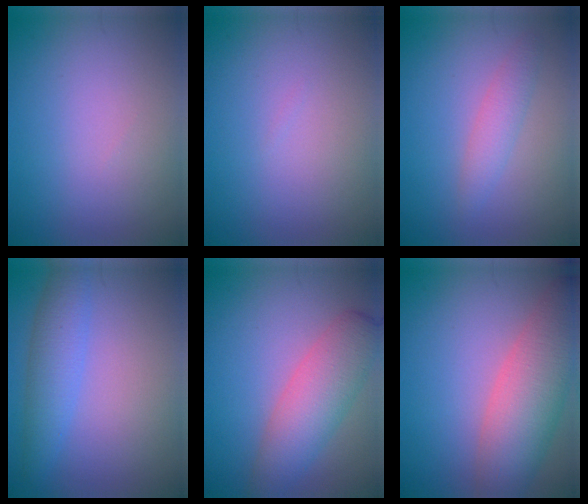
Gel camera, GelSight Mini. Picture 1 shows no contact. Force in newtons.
{"total": 0.0}
{"total": 2.0, "press": 2.0, "slide": 0.0}
{"total": 3.5, "press": 3.5, "slide": 0.0}
{"total": 5.5, "press": 5.5, "slide": 0.3}
{"total": 7.4, "press": 7.4, "slide": 0.6}